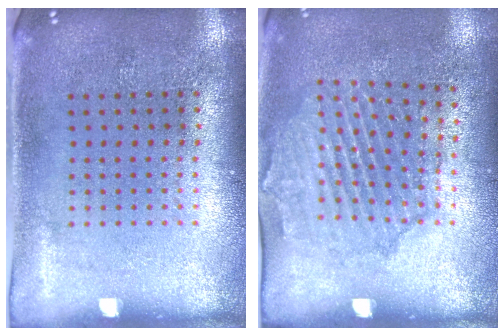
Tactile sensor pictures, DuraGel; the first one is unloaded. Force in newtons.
{"total": 1.6, "press": 1.5, "slide": 0.4}